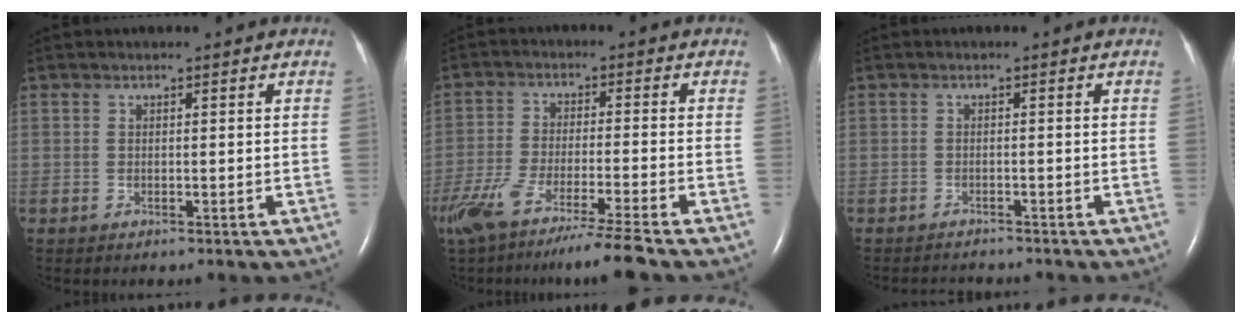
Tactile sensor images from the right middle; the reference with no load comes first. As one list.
[{"total": 13.5, "force": [-10.5, -1.0, 8.4], "torque": [-0.157, -0.046, -0.176]}, {"total": 2.9, "force": [-2.9, 0.3, 0.3], "torque": [-0.005, -0.010, -0.040]}]